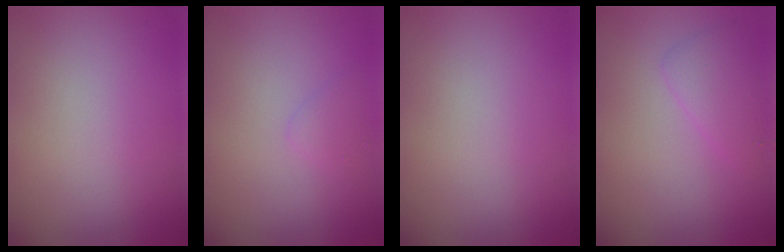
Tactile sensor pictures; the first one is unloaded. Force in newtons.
{"total": 0.9, "press": 0.9, "slide": 0.0}
{"total": 0.0}
{"total": 2.1, "press": 2.1, "slide": 0.1}